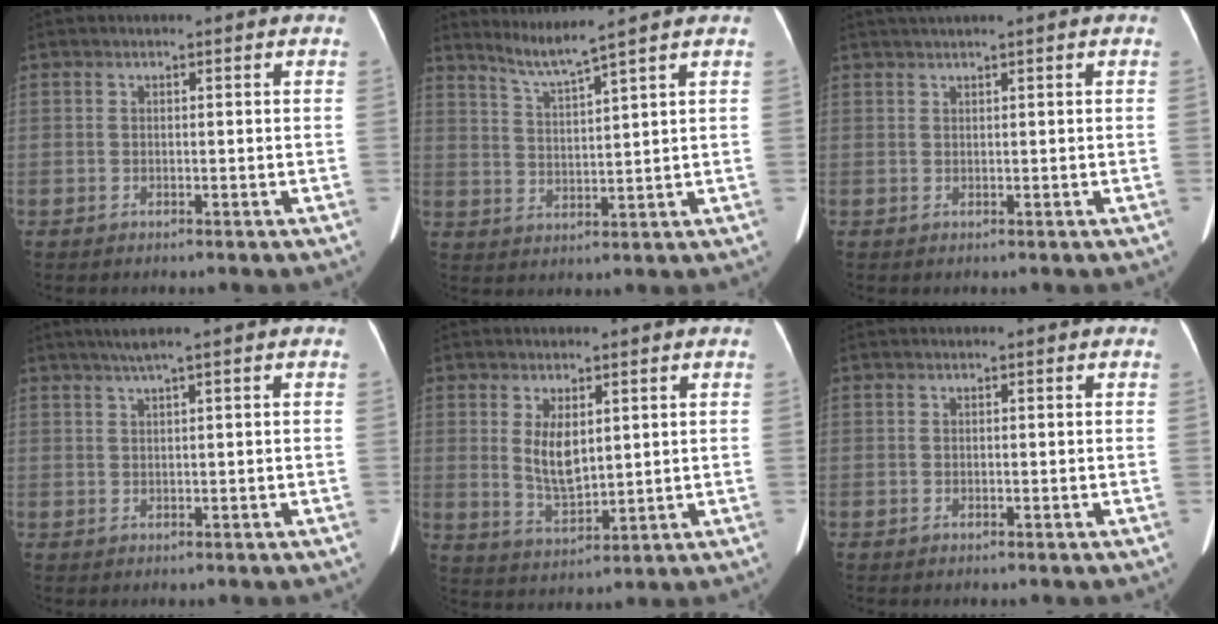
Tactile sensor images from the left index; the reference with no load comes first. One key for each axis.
{"total": 5.0, "fx": 4.2, "fy": -2.0, "fz": 1.7, "tx": -0.042, "ty": -0.016, "tz": 0.087}
{"total": 2.0, "fx": 1.5, "fy": -0.4, "fz": 1.2, "tx": -0.027, "ty": 0.016, "tz": 0.034}
{"total": 2.4, "fx": 1.5, "fy": -0.5, "fz": 1.8, "tx": -0.044, "ty": 0.006, "tz": 0.035}
{"total": 5.8, "fx": 1.7, "fy": 2.3, "fz": 5.0, "tx": -0.098, "ty": -0.008, "tz": 0.043}
{"total": 0.0}